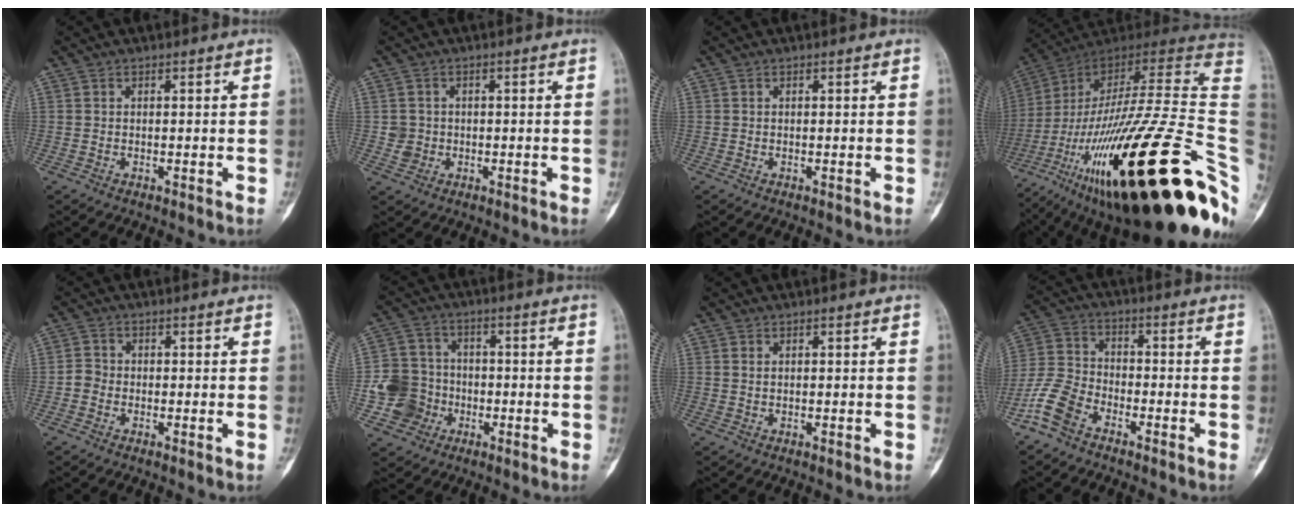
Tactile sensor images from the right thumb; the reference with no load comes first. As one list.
[{"total": 2.6, "force": [-0.2, 2.5, 0.6], "torque": [0.005, 0.006, 0.001]}, {"total": 0.0}, {"total": 42.7, "force": [-14.5, 11.2, 38.5], "torque": [-0.558, 0.067, -0.237]}, {"total": 2.0, "force": [-0.7, 1.7, 0.8], "torque": [-0.006, 0.005, -0.023]}, {"total": 9.3, "force": [-2.5, 8.6, 2.4], "torque": [-0.015, 0.020, -0.048]}, {"total": 0.8, "force": [0.3, 0.5, 0.5], "torque": [-0.012, 0.002, 0.009]}, {"total": 10.5, "force": [-6.8, 5.9, 5.3], "torque": [-0.109, 0.031, -0.148]}]